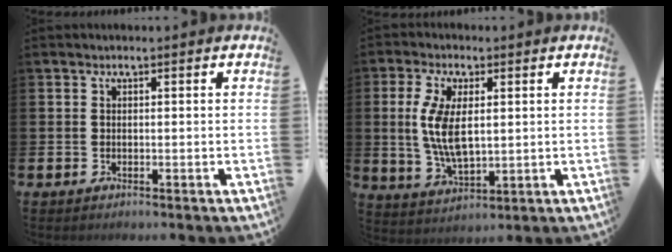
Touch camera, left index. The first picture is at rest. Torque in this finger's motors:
{"motor_torque": [1.06, -0.55, 1.05, 0.21]}